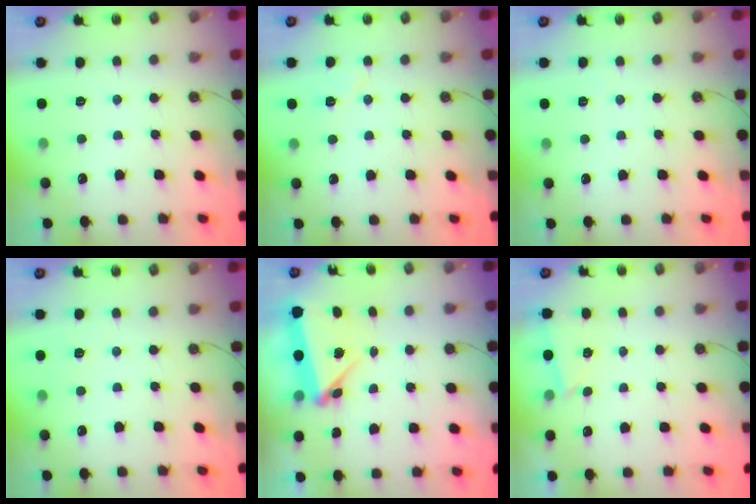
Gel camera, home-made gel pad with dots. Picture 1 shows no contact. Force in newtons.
{"total": 5.6, "press": 5.6, "slide": 0.7}
{"total": 1.6, "press": 1.4, "slide": 0.7}
{"total": 2.4, "press": 2.2, "slide": 1.0}
{"total": 5.9, "press": 5.8, "slide": 1.1}
{"total": 2.8, "press": 1.9, "slide": 2.0}